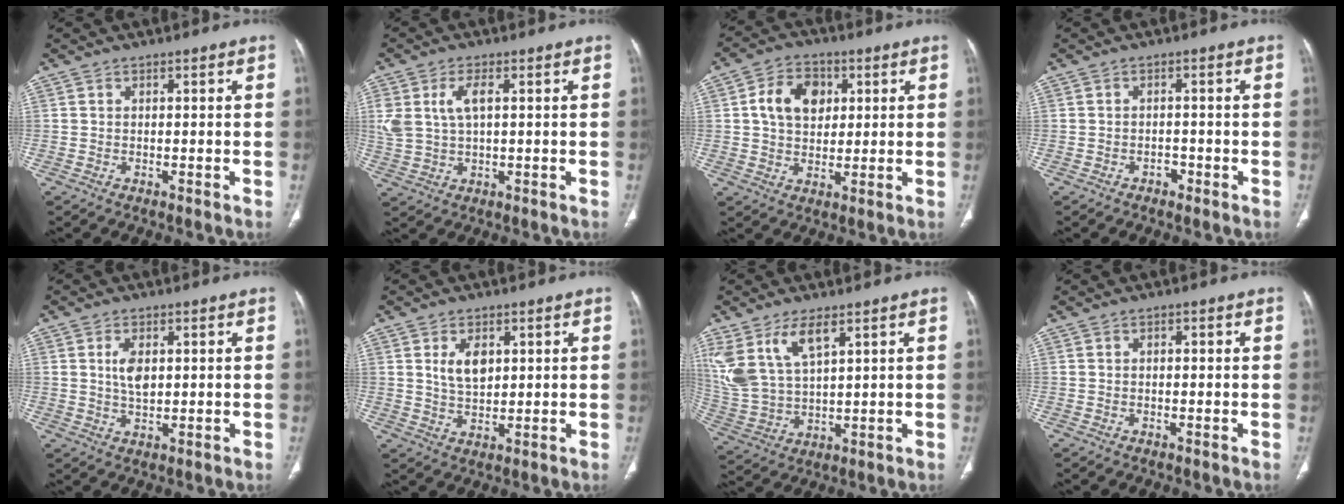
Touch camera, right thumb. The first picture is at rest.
{"total": 6.9, "force": [1.9, 3.3, 5.7], "torque": [-0.130, 0.006, 0.045]}
{"total": 9.6, "force": [2.4, 7.0, 6.2], "torque": [-0.083, 0.001, 0.038]}
{"total": 1.6, "force": [-1.0, 1.0, 0.7], "torque": [-0.008, 0.007, -0.016]}
{"total": 4.6, "force": [1.0, 2.5, 3.7], "torque": [-0.066, -0.006, 0.022]}
{"total": 5.6, "force": [1.8, 3.3, 4.1], "torque": [-0.062, -0.013, 0.039]}
{"total": 12.6, "force": [6.6, 5.6, 9.1], "torque": [-0.196, -0.020, 0.147]}
{"total": 0.9, "force": [0.2, 0.4, 0.7], "torque": [-0.016, 0.003, 0.003]}